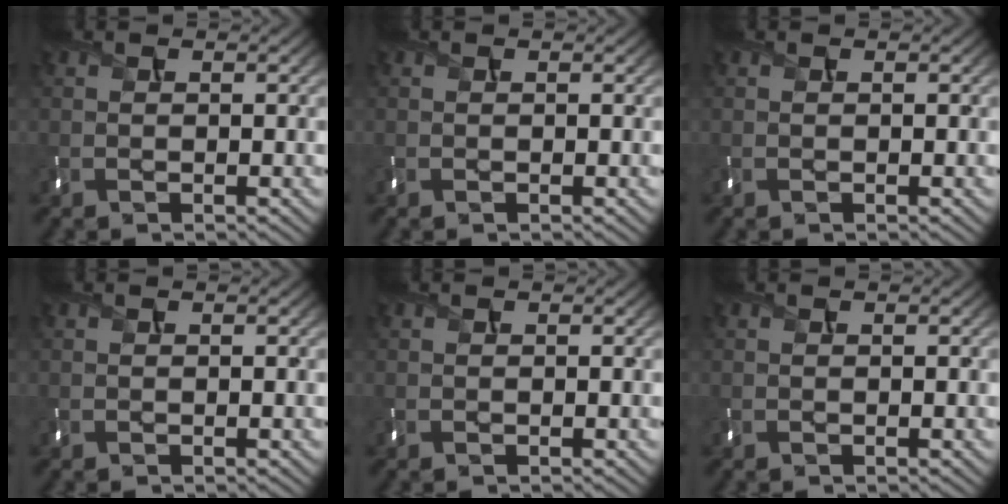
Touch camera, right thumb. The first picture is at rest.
{"total": 0.0}
{"total": 0.0}
{"total": 0.0}
{"total": 0.0}
{"total": 0.0}